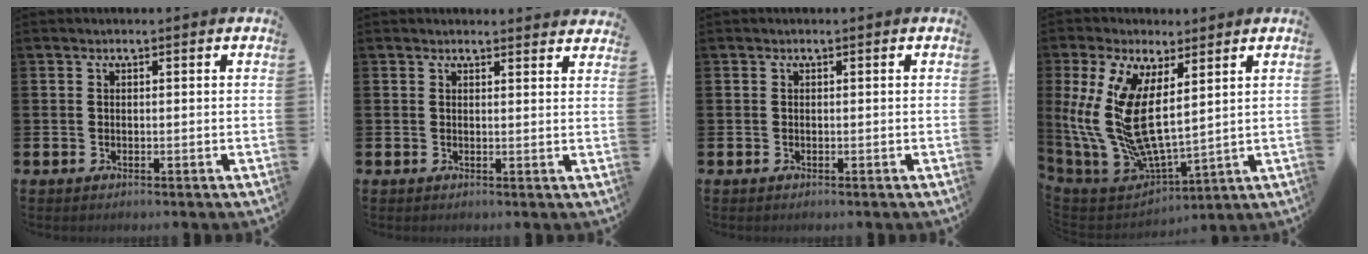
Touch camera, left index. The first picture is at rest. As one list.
[{"total": 2.0, "force": [2.0, 0.1, -0.2], "torque": [0.009, -0.015, 0.034]}, {"total": 0.0}, {"total": 12.2, "force": [4.1, 5.9, 9.8], "torque": [-0.228, -0.028, 0.085]}]